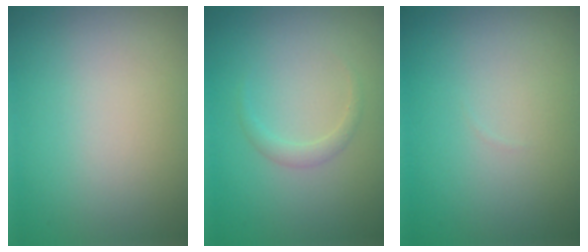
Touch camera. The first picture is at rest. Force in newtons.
{"total": 1.1, "press": 1.1, "slide": 0.0}
{"total": 0.0}